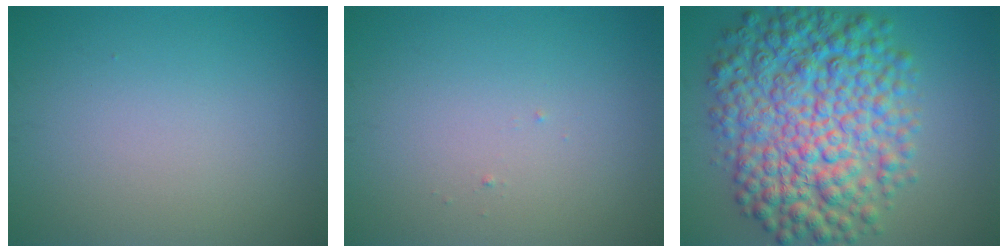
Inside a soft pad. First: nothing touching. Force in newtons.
{"total": 0.0}
{"total": 11.3, "press": 11.3, "slide": 0.1}